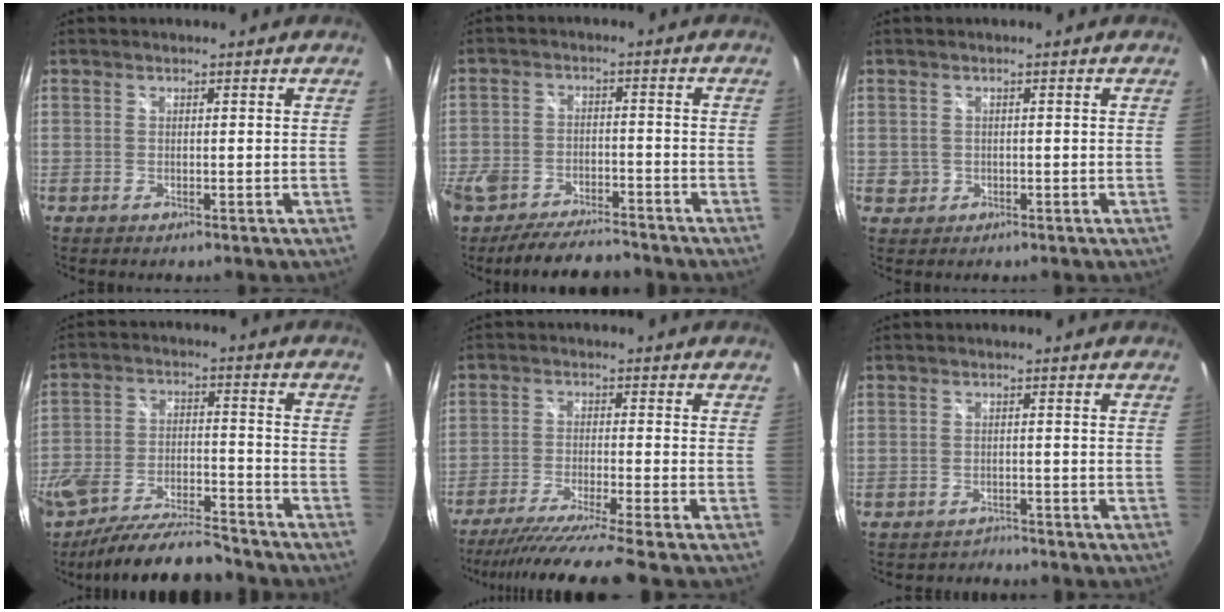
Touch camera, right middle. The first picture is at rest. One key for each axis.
{"total": 12.6, "fx": -10.5, "fy": 4.3, "fz": 5.5, "tx": -0.136, "ty": -0.019, "tz": -0.170}
{"total": 2.1, "fx": -0.2, "fy": 2.1, "fz": 0.4, "tx": -0.006, "ty": -0.002, "tz": -0.002}
{"total": 16.0, "fx": -12.9, "fy": 4.4, "fz": 8.4, "tx": -0.176, "ty": -0.033, "tz": -0.210}
{"total": 12.1, "fx": -10.3, "fy": -2.4, "fz": 6.0, "tx": -0.124, "ty": -0.037, "tz": -0.172}
{"total": 2.5, "fx": -2.2, "fy": 1.0, "fz": -0.2, "tx": 0.000, "ty": 0.003, "tz": -0.035}